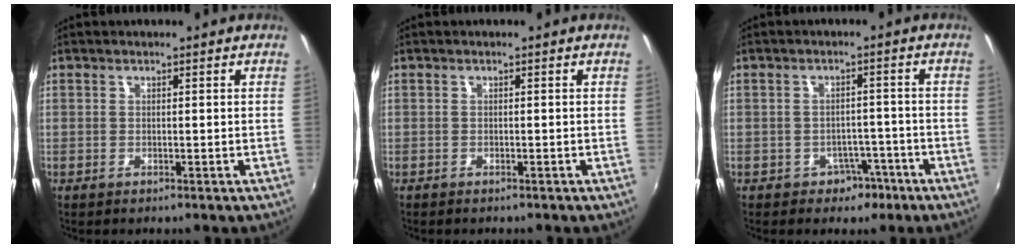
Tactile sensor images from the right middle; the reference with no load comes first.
{"total": 0.0}
{"total": 3.8, "force": [-2.3, 2.8, 0.8], "torque": [-0.019, 0.009, -0.026]}